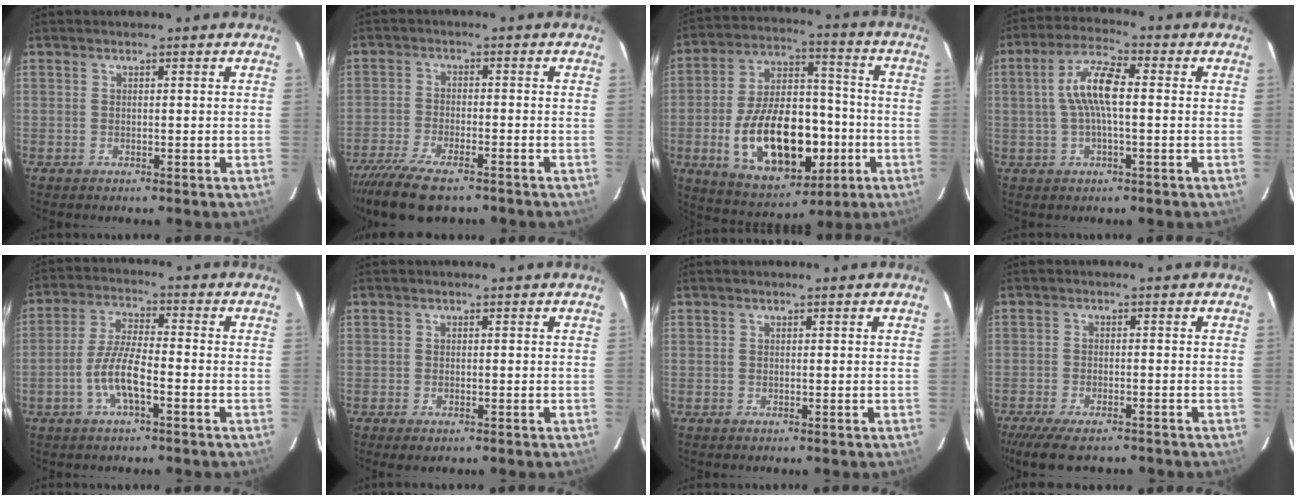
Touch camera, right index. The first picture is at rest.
{"total": 11.2, "force": [-8.8, 3.1, 6.3], "torque": [-0.152, -0.035, -0.159]}
{"total": 21.2, "force": [-5.6, 11.8, 16.7], "torque": [-0.319, 0.015, -0.069]}
{"total": 8.3, "force": [0.3, 2.0, 8.0], "torque": [-0.161, 0.014, 0.006]}
{"total": 7.4, "force": [-3.2, 1.6, 6.5], "torque": [-0.136, 0.003, -0.061]}
{"total": 1.1, "force": [-0.7, 0.4, 0.8], "torque": [-0.015, -0.004, -0.012]}
{"total": 0.0}
{"total": 10.2, "force": [-8.3, 2.8, 5.2], "torque": [-0.125, -0.031, -0.141]}